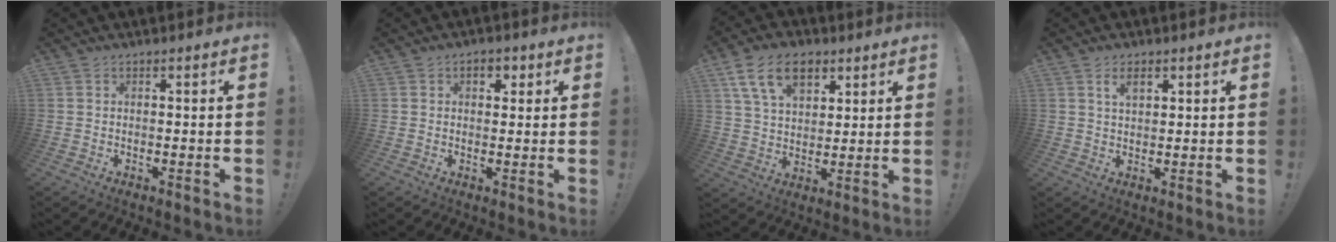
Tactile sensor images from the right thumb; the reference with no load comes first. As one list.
[{"total": 3.9, "force": [1.5, 2.5, 2.5], "torque": [-0.029, 0.000, 0.021]}, {"total": 14.6, "force": [7.4, 9.2, 8.6], "torque": [-0.135, -0.022, 0.139]}, {"total": 4.1, "force": [2.0, 1.8, 3.0], "torque": [-0.041, -0.006, 0.031]}]